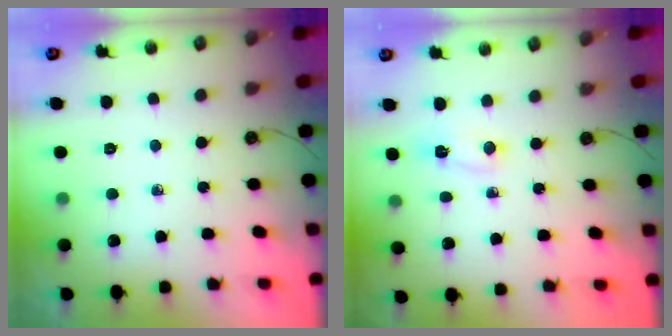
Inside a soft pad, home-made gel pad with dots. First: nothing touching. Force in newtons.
{"total": 2.4, "press": 2.2, "slide": 0.8}